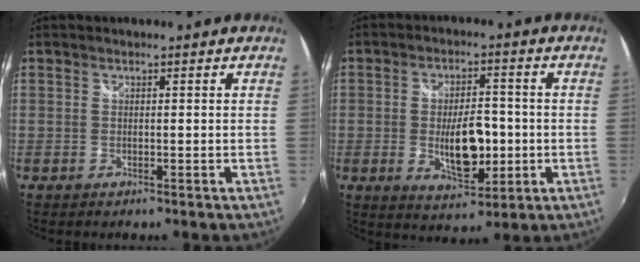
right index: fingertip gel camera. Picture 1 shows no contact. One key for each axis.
{"total": 10.3, "fx": -1.9, "fy": 4.7, "fz": 8.9, "tx": -0.152, "ty": -0.004, "tz": -0.023}